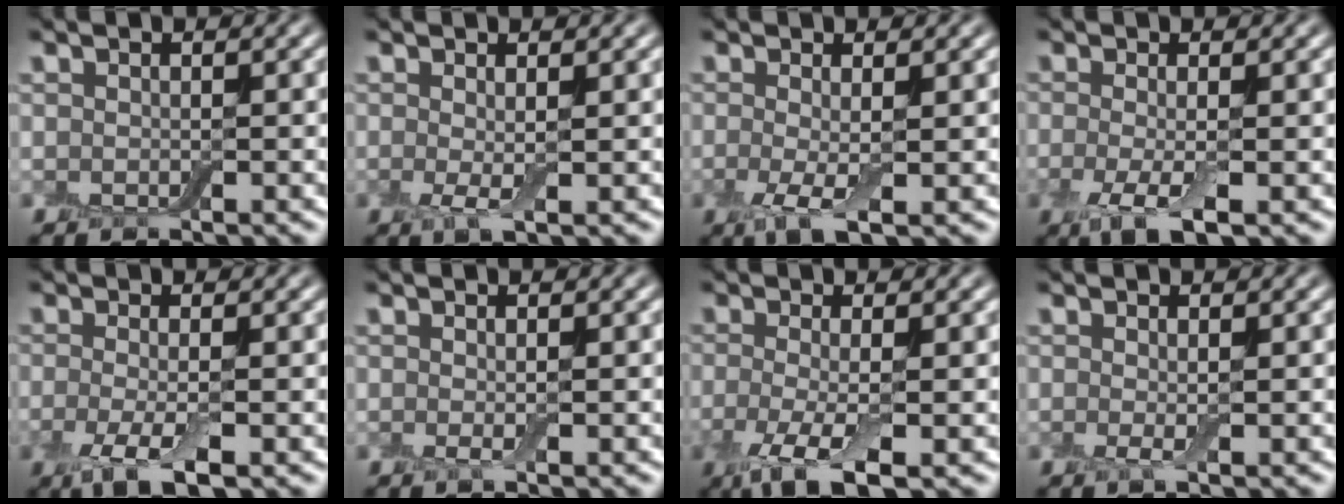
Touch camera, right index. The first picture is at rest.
{"total": 1.6, "force": [0.0, 0.3, 1.6], "torque": [-0.031, -0.006, 0.000]}
{"total": 2.8, "force": [-0.4, 0.6, 2.7], "torque": [-0.056, -0.011, -0.008]}
{"total": 3.6, "force": [-0.9, 1.0, 3.3], "torque": [-0.070, -0.010, -0.021]}
{"total": 3.8, "force": [-1.2, 1.1, 3.4], "torque": [-0.072, -0.008, -0.027]}
{"total": 0.7, "force": [-0.1, 0.0, 0.7], "torque": [-0.013, -0.005, -0.002]}
{"total": 4.6, "force": [-1.4, 1.4, 4.1], "torque": [-0.089, -0.010, -0.031]}
{"total": 1.0, "force": [-0.1, 0.1, 1.0], "torque": [-0.020, -0.006, -0.002]}